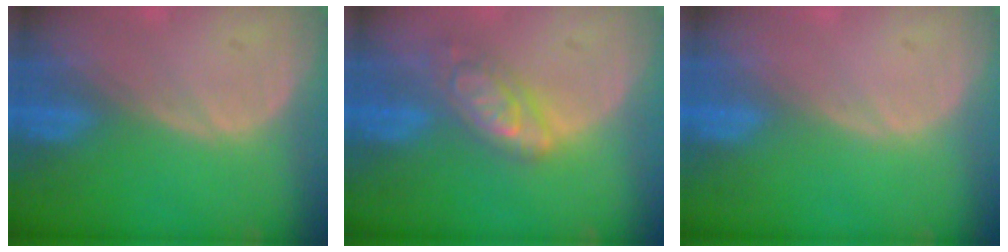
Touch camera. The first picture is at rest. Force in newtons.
{"total": 6.2, "press": 5.5, "slide": 2.8}
{"total": 0.0}